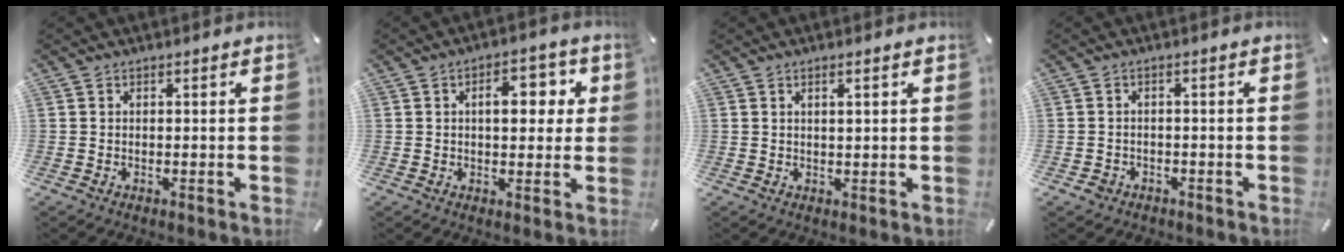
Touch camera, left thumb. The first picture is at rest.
{"total": 9.0, "force": [2.1, 5.1, 7.1], "torque": [-0.089, -0.004, 0.025]}
{"total": 1.5, "force": [0.7, 0.1, 1.3], "torque": [-0.027, 0.000, 0.012]}
{"total": 2.4, "force": [-1.4, 1.8, 0.6], "torque": [-0.011, 0.009, -0.031]}